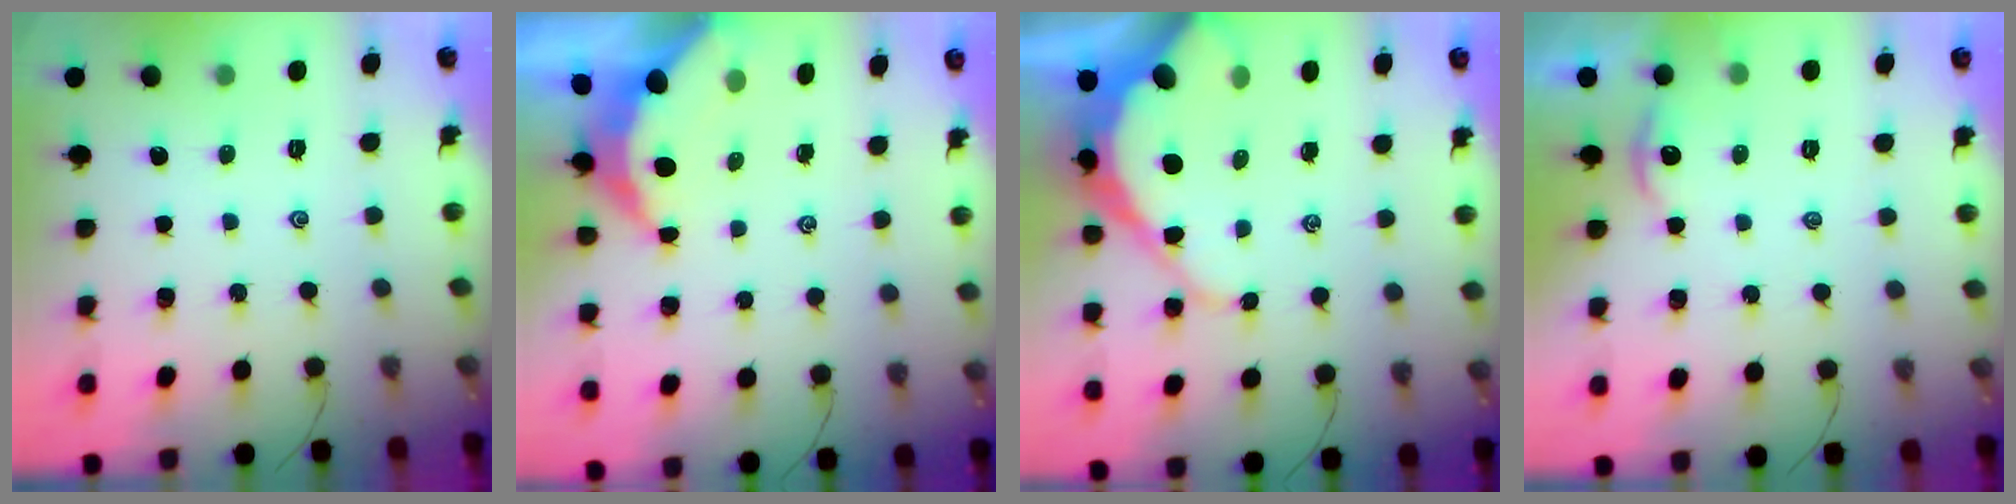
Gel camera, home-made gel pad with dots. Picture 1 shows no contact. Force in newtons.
{"total": 5.8, "press": 5.7, "slide": 0.8}
{"total": 12.8, "press": 12.8, "slide": 1.2}
{"total": 2.6, "press": 2.6, "slide": 0.3}